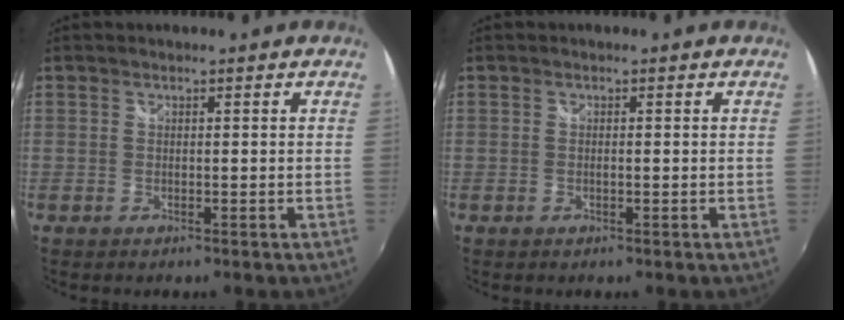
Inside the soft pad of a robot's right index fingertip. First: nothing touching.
{"total": 0.6, "force": [-0.1, 0.0, 0.6], "torque": [-0.013, 0.000, -0.003]}